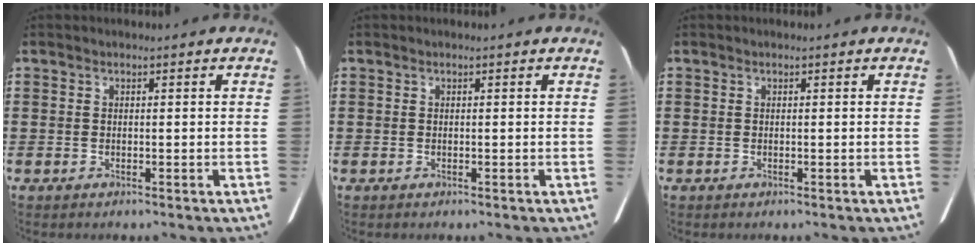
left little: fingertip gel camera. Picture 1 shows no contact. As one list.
[{"total": 0.0}, {"total": 0.0}]